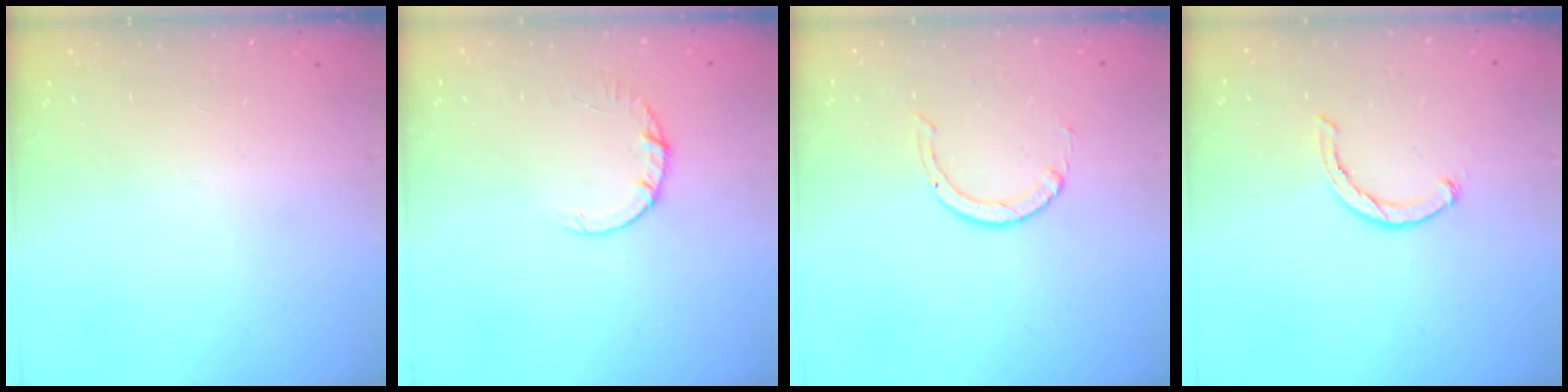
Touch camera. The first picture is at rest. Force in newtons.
{"total": 2.7, "press": 2.7, "slide": 0.4}
{"total": 2.0, "press": 2.0, "slide": 0.2}
{"total": 2.3, "press": 2.2, "slide": 0.5}